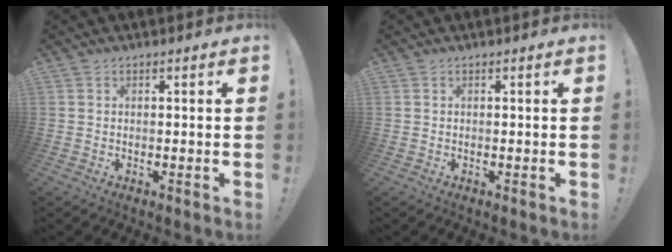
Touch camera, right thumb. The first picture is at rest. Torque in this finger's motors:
{"motor_torque": [0.00, 0.00, 0.00, 0.00, 0.00]}